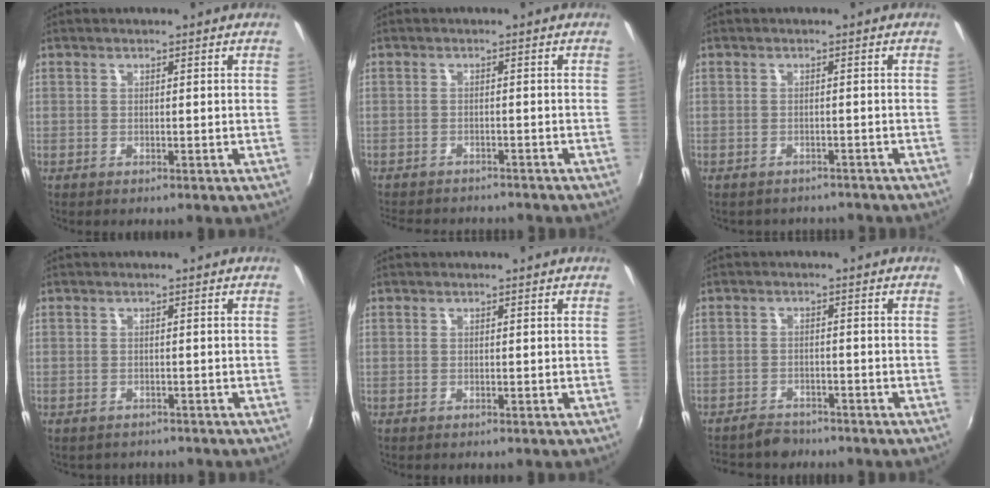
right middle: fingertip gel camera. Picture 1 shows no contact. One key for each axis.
{"total": 9.1, "fx": -8.2, "fy": 2.3, "fz": 3.1, "tx": -0.076, "ty": -0.016, "tz": -0.119}
{"total": 4.6, "fx": -4.1, "fy": 1.8, "fz": 1.1, "tx": -0.024, "ty": -0.011, "tz": -0.052}
{"total": 1.9, "fx": -1.7, "fy": 0.9, "fz": 0.4, "tx": -0.013, "ty": -0.006, "tz": -0.021}
{"total": 0.0}
{"total": 4.3, "fx": -3.9, "fy": 1.7, "fz": 0.6, "tx": -0.029, "ty": -0.001, "tz": -0.067}